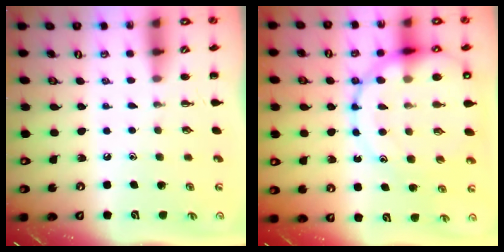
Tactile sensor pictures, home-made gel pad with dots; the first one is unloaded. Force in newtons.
{"total": 20.3, "press": 20.1, "slide": 3.0}